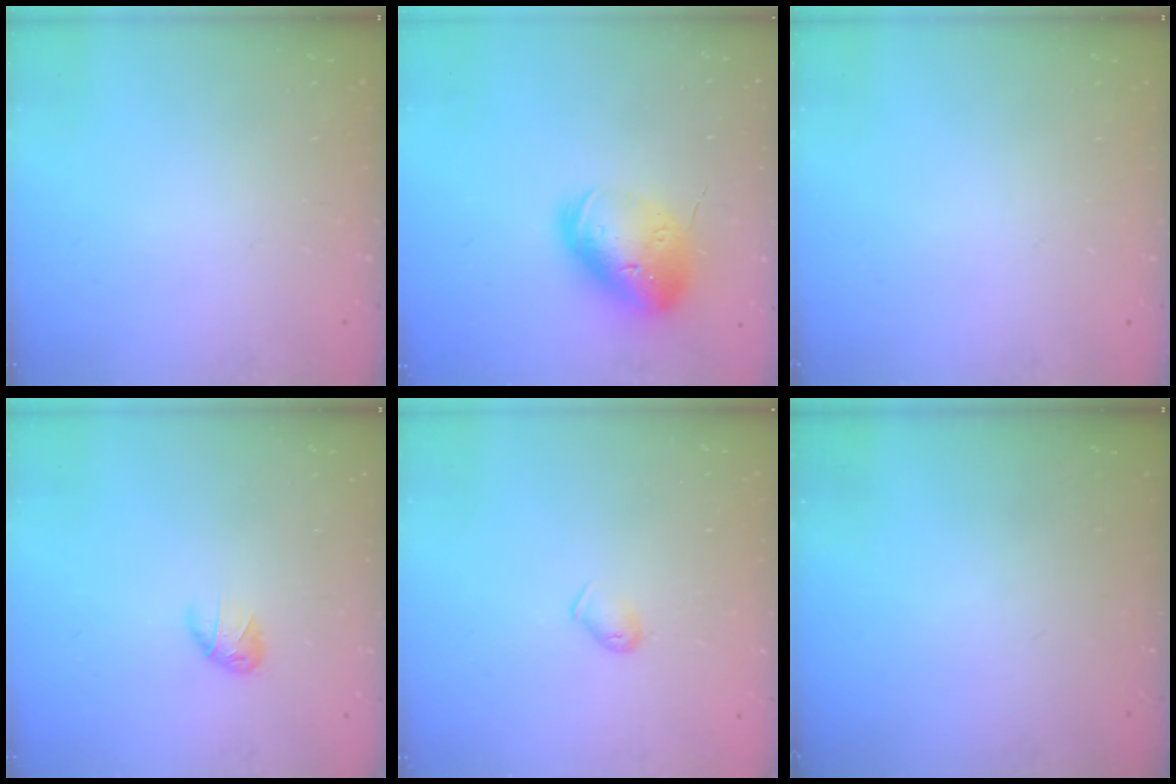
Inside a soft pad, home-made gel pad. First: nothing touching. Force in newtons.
{"total": 18.2, "press": 18.0, "slide": 2.6}
{"total": 0.0}
{"total": 5.4, "press": 5.3, "slide": 1.0}
{"total": 4.7, "press": 4.6, "slide": 0.9}
{"total": 0.0}